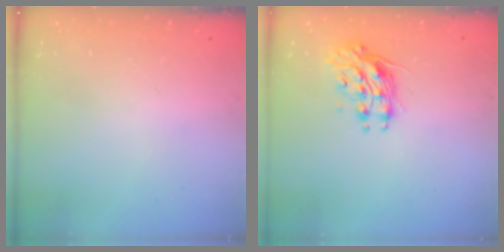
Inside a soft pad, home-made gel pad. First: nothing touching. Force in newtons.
{"total": 10.9, "press": 10.9, "slide": 0.5}